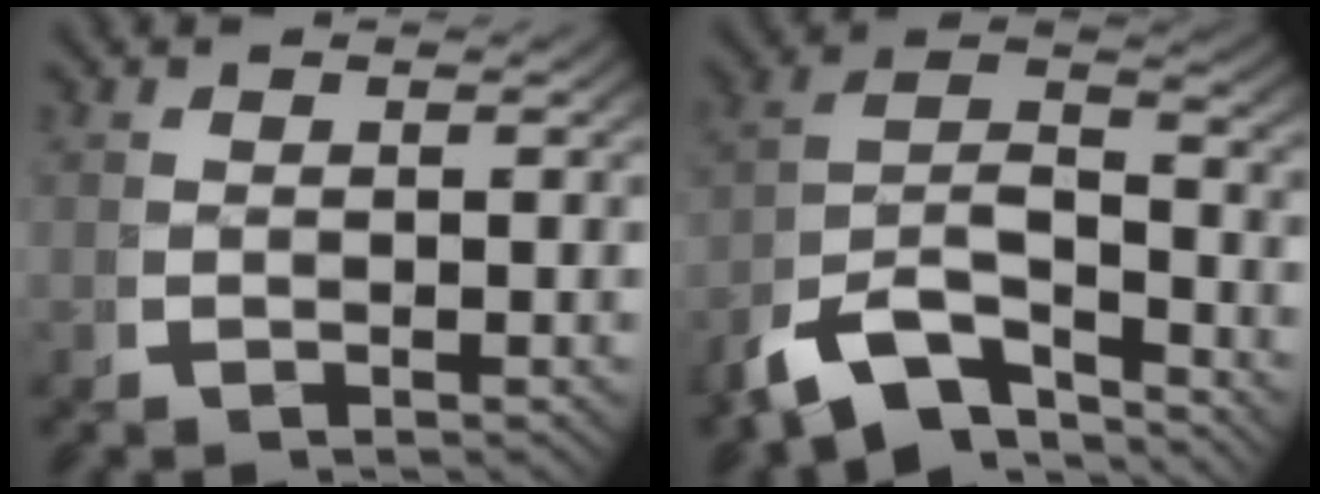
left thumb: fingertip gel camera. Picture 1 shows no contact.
{"total": 12.6, "force": [-3.8, 8.8, 8.1], "torque": [-0.176, -0.046, -0.057]}